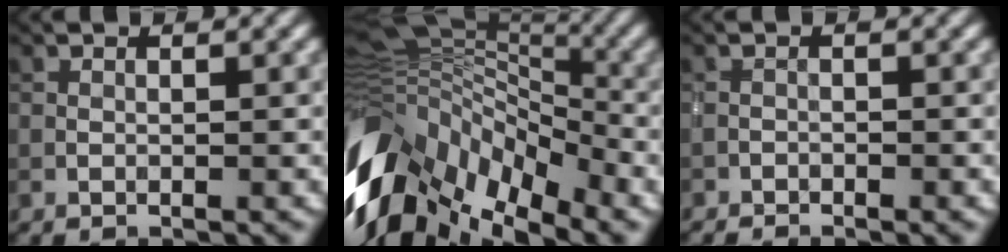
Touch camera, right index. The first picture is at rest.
{"total": 13.7, "force": [-5.7, 7.5, 10.0], "torque": [-0.212, 0.007, -0.107]}
{"total": 1.1, "force": [-1.1, 0.3, 0.2], "torque": [-0.006, -0.001, -0.022]}